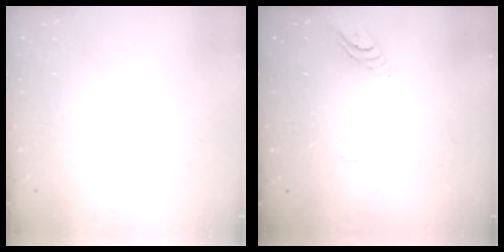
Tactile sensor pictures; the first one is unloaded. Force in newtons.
{"total": 3.7, "press": 3.7, "slide": 0.3}